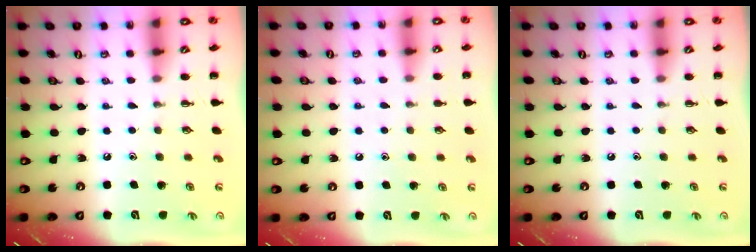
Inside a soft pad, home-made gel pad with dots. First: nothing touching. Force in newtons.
{"total": 4.9, "press": 4.7, "slide": 1.5}
{"total": 0.0}